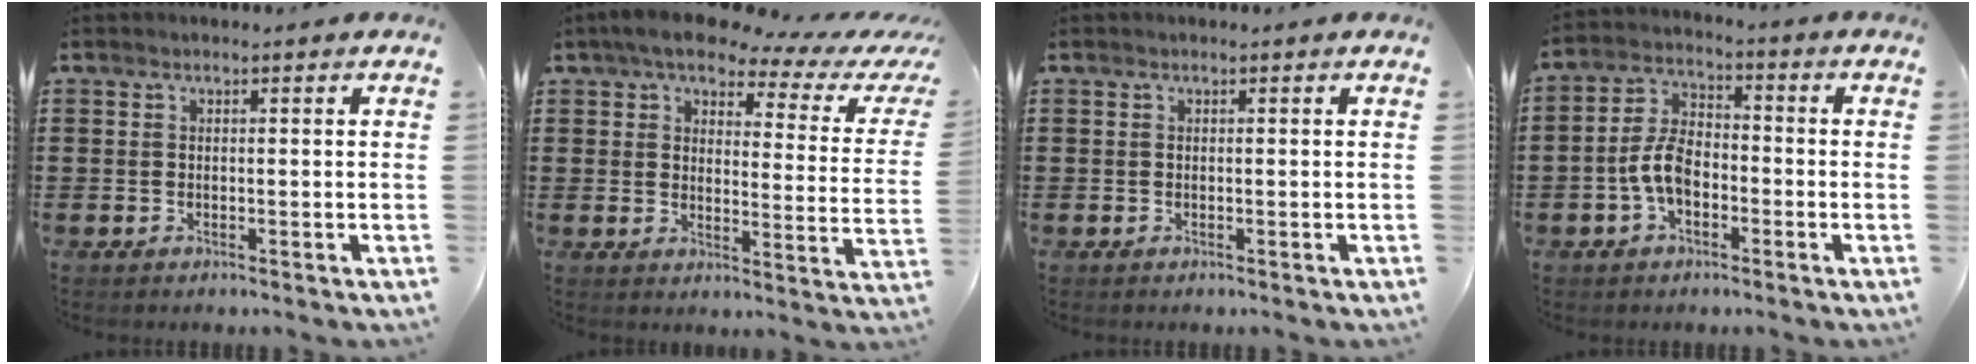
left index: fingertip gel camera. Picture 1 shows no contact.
{"total": 6.1, "force": [4.8, 1.8, 3.3], "torque": [-0.076, -0.021, 0.077]}
{"total": 0.0}
{"total": 6.3, "force": [-2.2, 3.4, 4.9], "torque": [-0.118, 0.001, -0.049]}